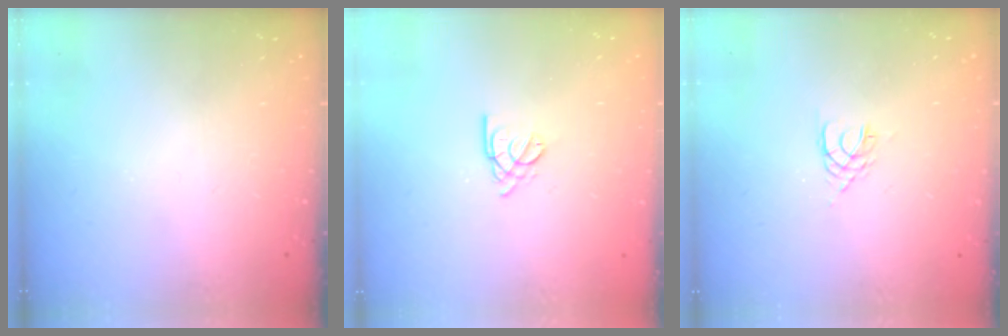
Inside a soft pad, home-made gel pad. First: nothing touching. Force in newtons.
{"total": 2.3, "press": 2.3, "slide": 0.5}
{"total": 2.0, "press": 1.9, "slide": 0.3}